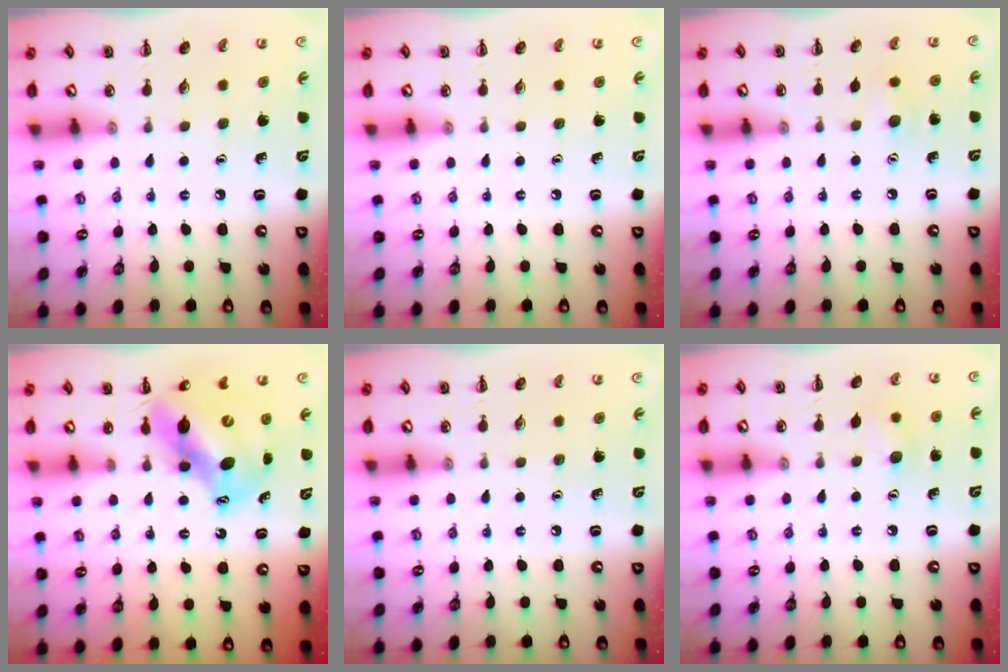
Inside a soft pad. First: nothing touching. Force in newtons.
{"total": 0.0}
{"total": 5.7, "press": 5.6, "slide": 1.0}
{"total": 12.6, "press": 12.1, "slide": 3.4}
{"total": 0.0}
{"total": 5.7, "press": 5.6, "slide": 1.1}